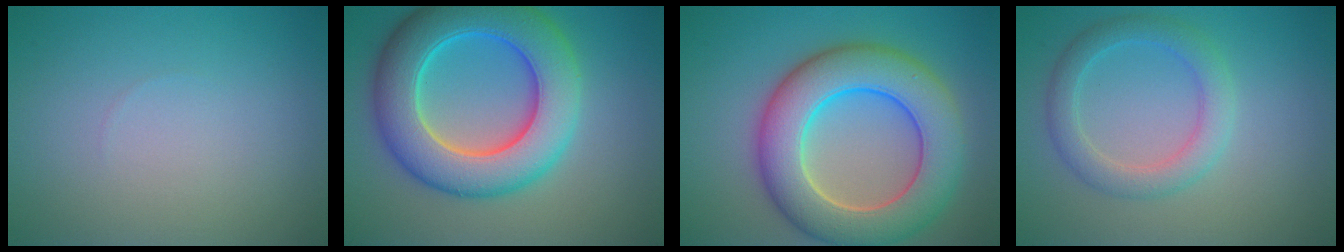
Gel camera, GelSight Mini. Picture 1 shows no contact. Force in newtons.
{"total": 10.4, "press": 10.3, "slide": 0.4}
{"total": 10.2, "press": 10.1, "slide": 0.6}
{"total": 2.2, "press": 2.2, "slide": 0.3}